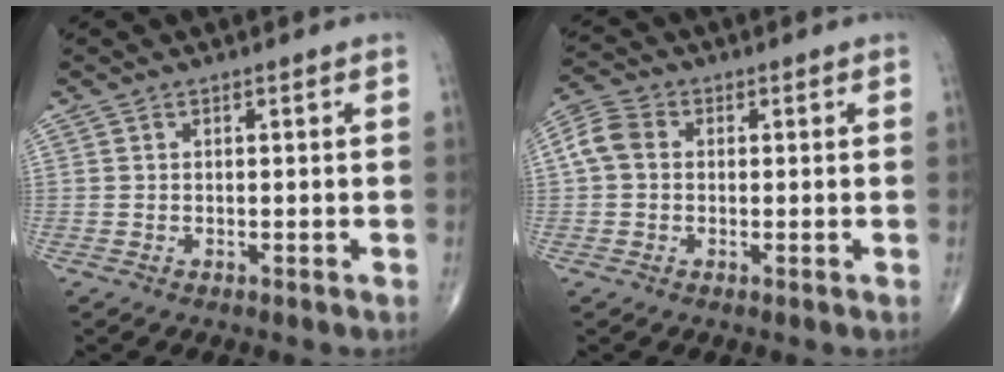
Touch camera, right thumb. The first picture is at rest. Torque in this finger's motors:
{"motor_torque": [-0.36, 0.44, 0.24, -0.20, 0.02]}